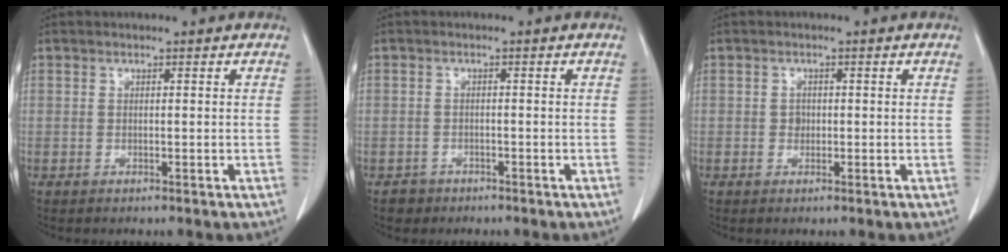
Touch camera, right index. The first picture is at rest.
{"total": 1.9, "force": [-1.2, 1.5, -0.2], "torque": [0.000, 0.008, -0.022]}
{"total": 1.2, "force": [0.0, 1.0, 0.6], "torque": [-0.009, 0.002, 0.001]}